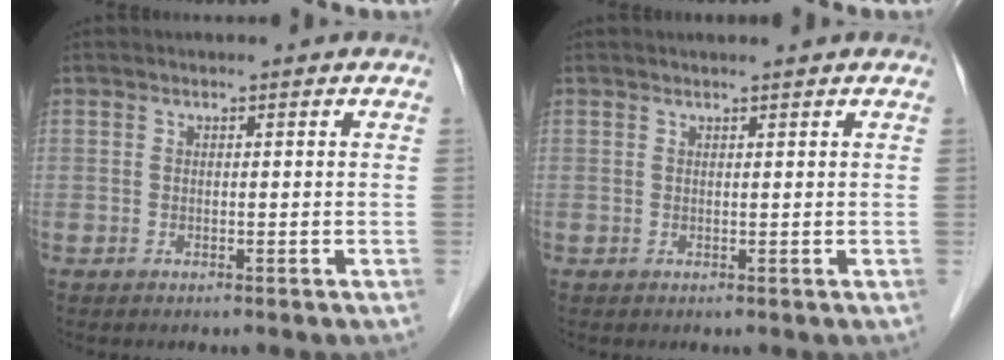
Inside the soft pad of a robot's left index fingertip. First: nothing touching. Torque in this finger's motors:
{"motor_torque": [0.35, -0.50, 0.02, -0.01]}